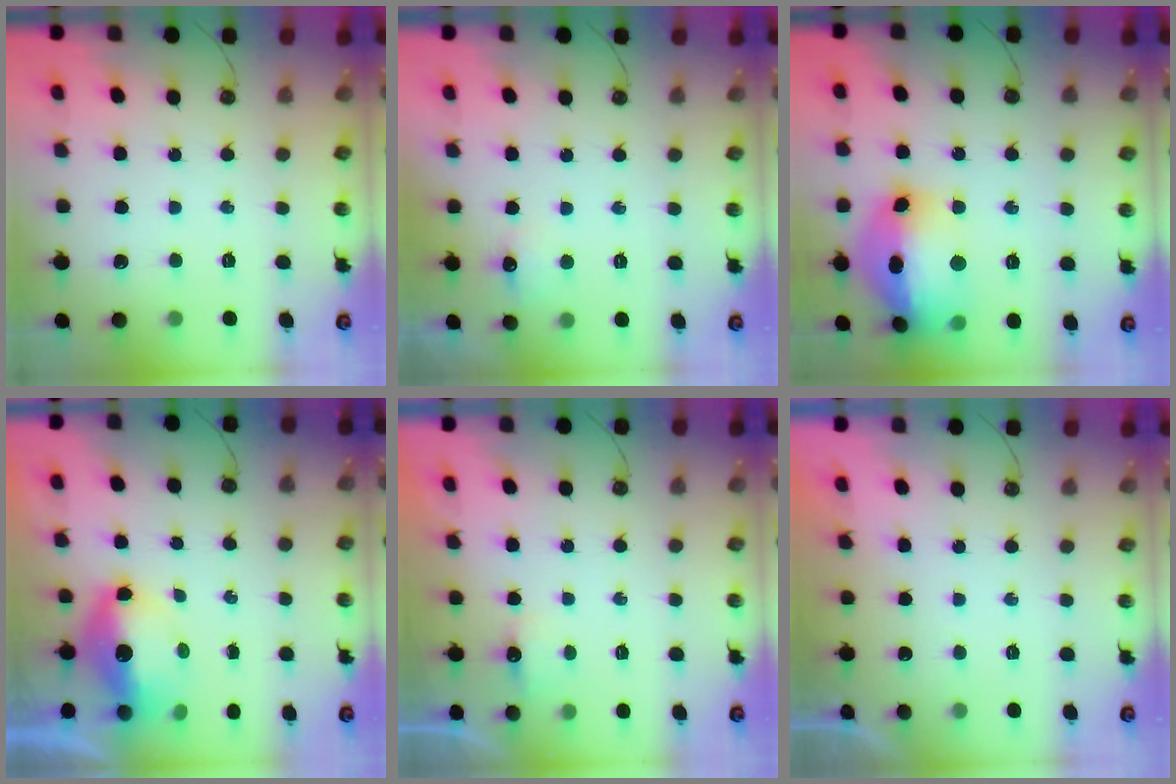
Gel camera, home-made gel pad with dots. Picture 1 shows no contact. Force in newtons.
{"total": 5.9, "press": 5.8, "slide": 0.9}
{"total": 21.2, "press": 21.1, "slide": 2.0}
{"total": 8.2, "press": 8.2, "slide": 0.4}
{"total": 2.8, "press": 2.7, "slide": 0.4}
{"total": 0.0}